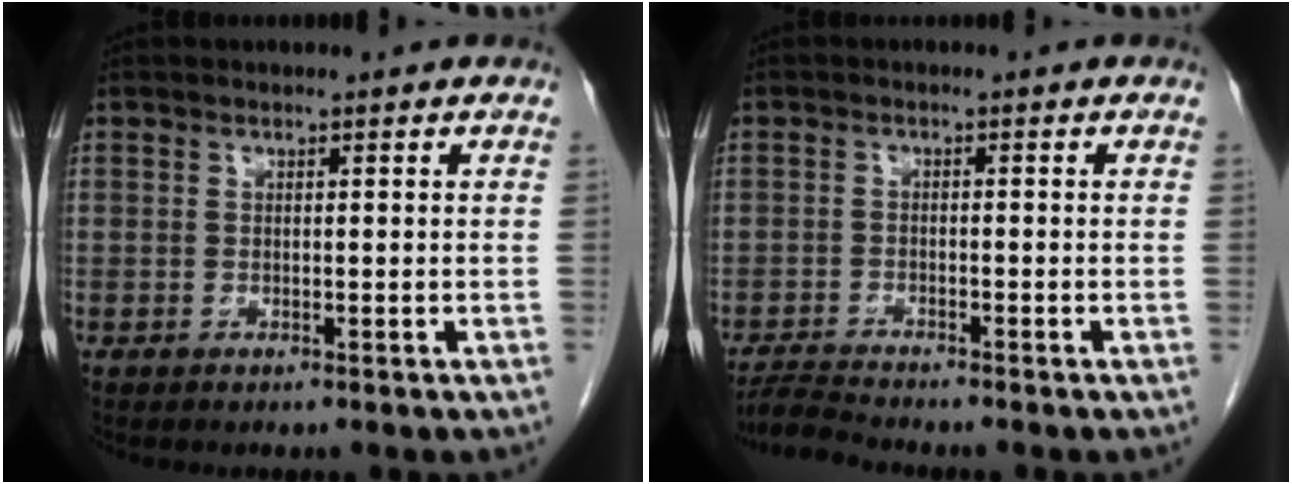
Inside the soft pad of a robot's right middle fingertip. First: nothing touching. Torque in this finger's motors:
{"motor_torque": [0.09, -0.08, 0.00, -0.01]}